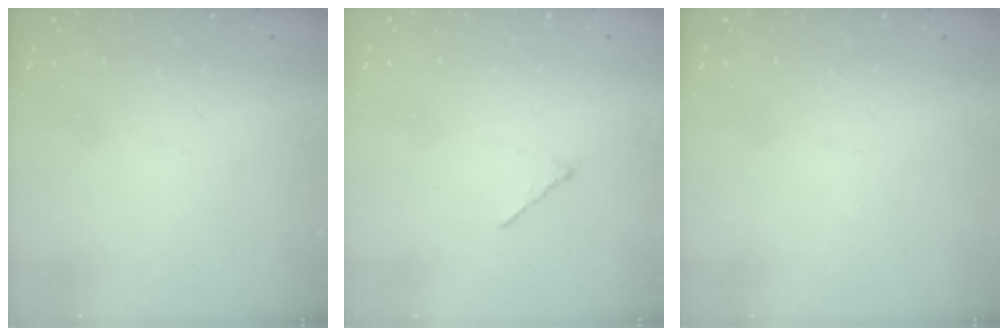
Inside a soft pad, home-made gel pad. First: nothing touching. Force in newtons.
{"total": 0.8, "press": 0.7, "slide": 0.4}
{"total": 0.0}